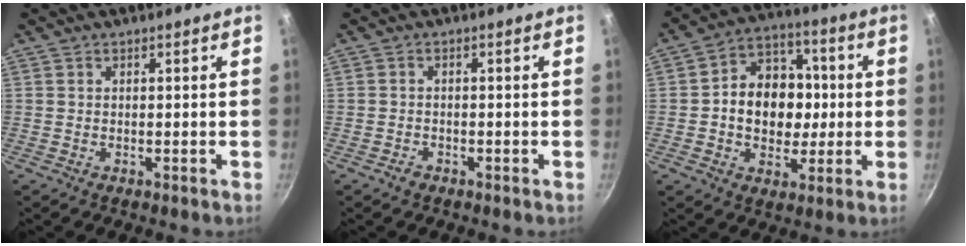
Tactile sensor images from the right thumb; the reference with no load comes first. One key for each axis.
{"total": 1.3, "fx": -1.0, "fy": 0.8, "fz": 0.3, "tx": -0.007, "ty": 0.004, "tz": -0.019}
{"total": 14.6, "fx": -0.1, "fy": 11.0, "fz": 9.5, "tx": -0.100, "ty": 0.028, "tz": -0.004}